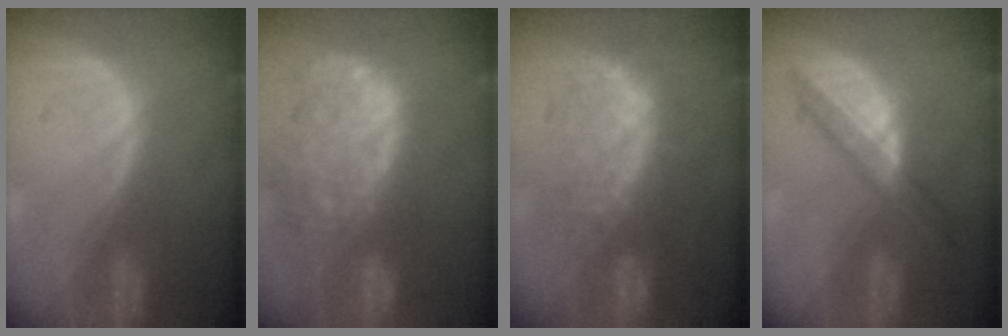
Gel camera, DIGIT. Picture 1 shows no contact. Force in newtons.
{"total": 14.1, "press": 11.6, "slide": 8.0}
{"total": 8.9, "press": 8.6, "slide": 2.1}
{"total": 5.7, "press": 5.5, "slide": 1.3}